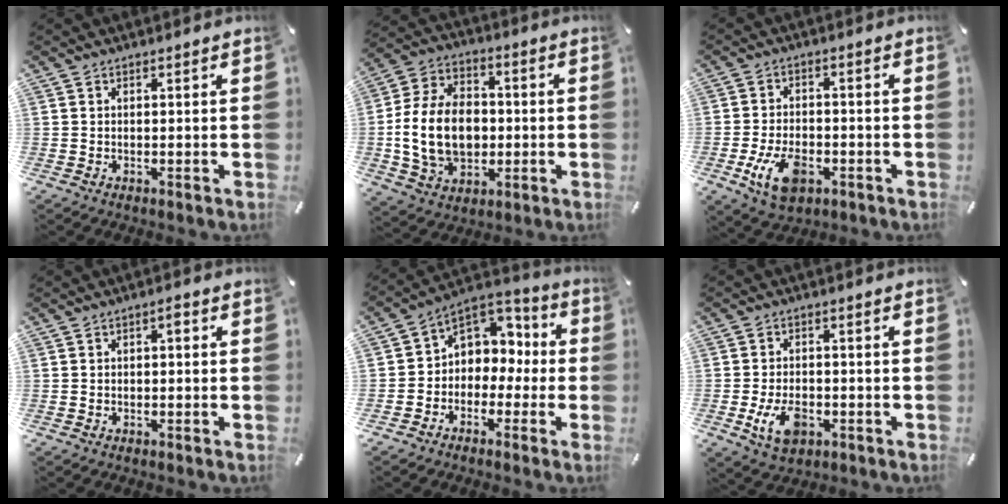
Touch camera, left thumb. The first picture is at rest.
{"total": 16.9, "force": [-1.5, 12.4, 11.4], "torque": [-0.259, 0.010, -0.027]}
{"total": 9.6, "force": [-3.8, 5.7, 6.7], "torque": [-0.131, 0.002, -0.070]}
{"total": 1.9, "force": [-0.2, 1.0, 1.6], "torque": [-0.033, 0.010, -0.007]}
{"total": 7.7, "force": [0.9, 7.3, 2.3], "torque": [-0.033, -0.009, 0.020]}
{"total": 7.6, "force": [-2.6, 4.9, 5.2], "torque": [-0.098, 0.002, -0.049]}